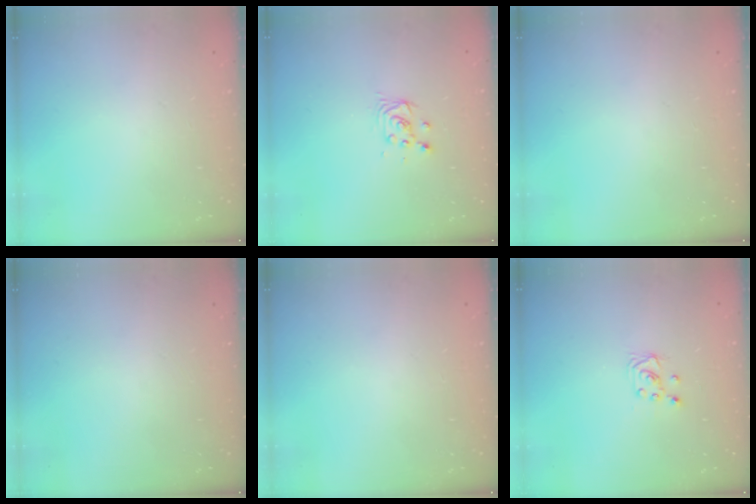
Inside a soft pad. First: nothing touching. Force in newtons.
{"total": 3.4, "press": 3.4, "slide": 0.4}
{"total": 0.0}
{"total": 0.0}
{"total": 0.0}
{"total": 2.0, "press": 2.0, "slide": 0.2}